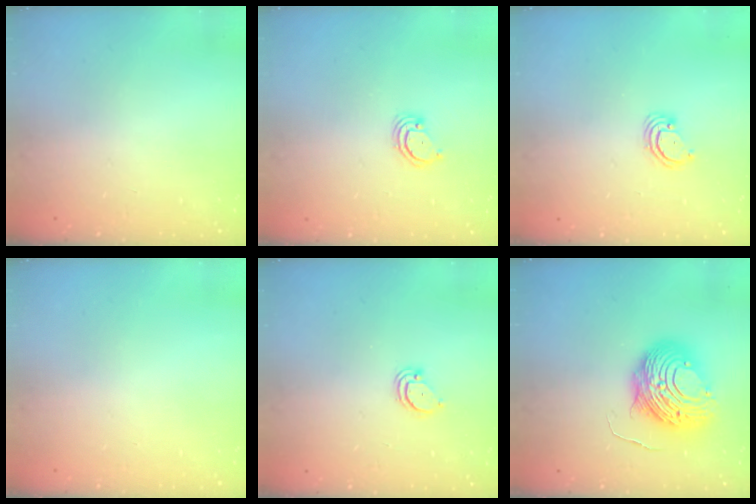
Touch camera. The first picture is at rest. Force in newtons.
{"total": 2.9, "press": 2.9, "slide": 0.2}
{"total": 3.0, "press": 3.0, "slide": 0.3}
{"total": 0.0}
{"total": 2.6, "press": 2.6, "slide": 0.2}
{"total": 12.7, "press": 12.7, "slide": 1.3}